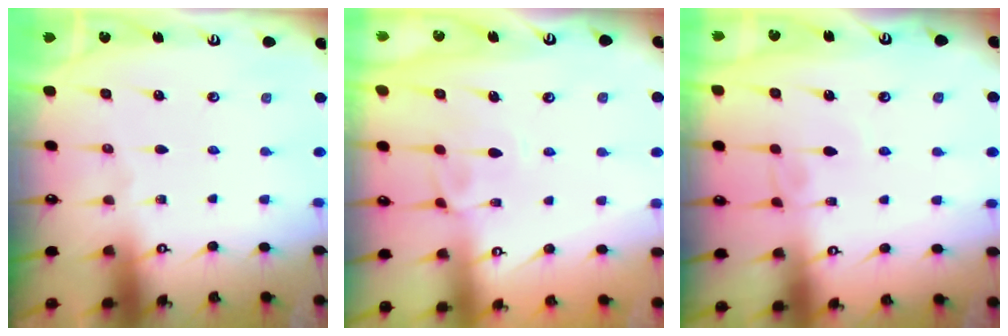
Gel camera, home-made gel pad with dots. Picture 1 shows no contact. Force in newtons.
{"total": 1.6, "press": 1.3, "slide": 1.0}
{"total": 3.8, "press": 3.8, "slide": 0.2}